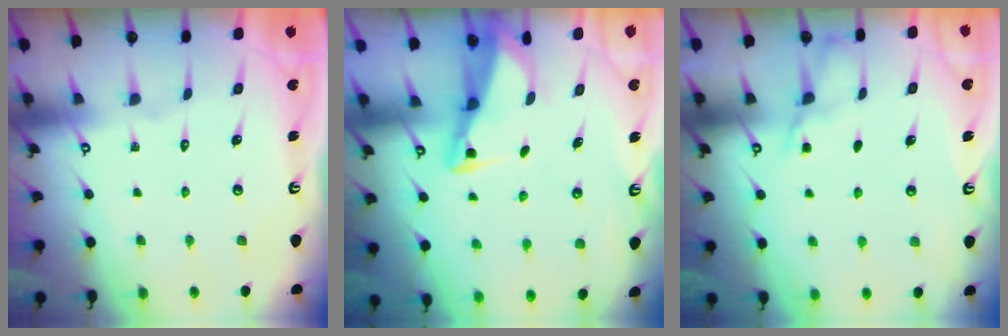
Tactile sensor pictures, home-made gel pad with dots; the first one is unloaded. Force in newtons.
{"total": 3.0, "press": 3.0, "slide": 0.3}
{"total": 4.1, "press": 4.1, "slide": 0.6}